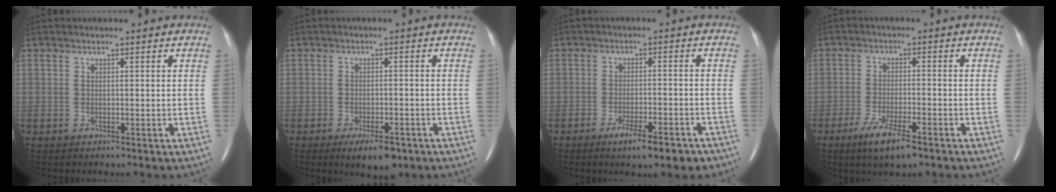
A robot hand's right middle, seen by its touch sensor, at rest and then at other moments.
{"total": 5.4, "force": [-3.5, 1.8, 3.7], "torque": [-0.059, -0.006, -0.047]}
{"total": 7.2, "force": [-5.0, 1.3, 5.0], "torque": [-0.071, -0.007, -0.069]}
{"total": 6.5, "force": [-4.2, 1.0, 4.9], "torque": [-0.099, -0.013, -0.070]}